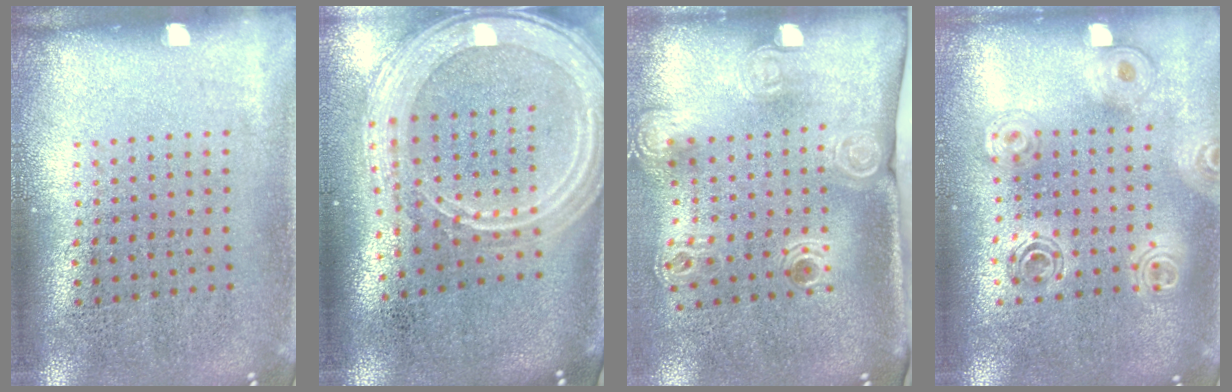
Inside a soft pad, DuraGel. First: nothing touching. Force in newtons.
{"total": 3.1, "press": 2.5, "slide": 1.9}
{"total": 2.4, "press": 1.7, "slide": 1.7}
{"total": 1.6, "press": 1.4, "slide": 0.8}